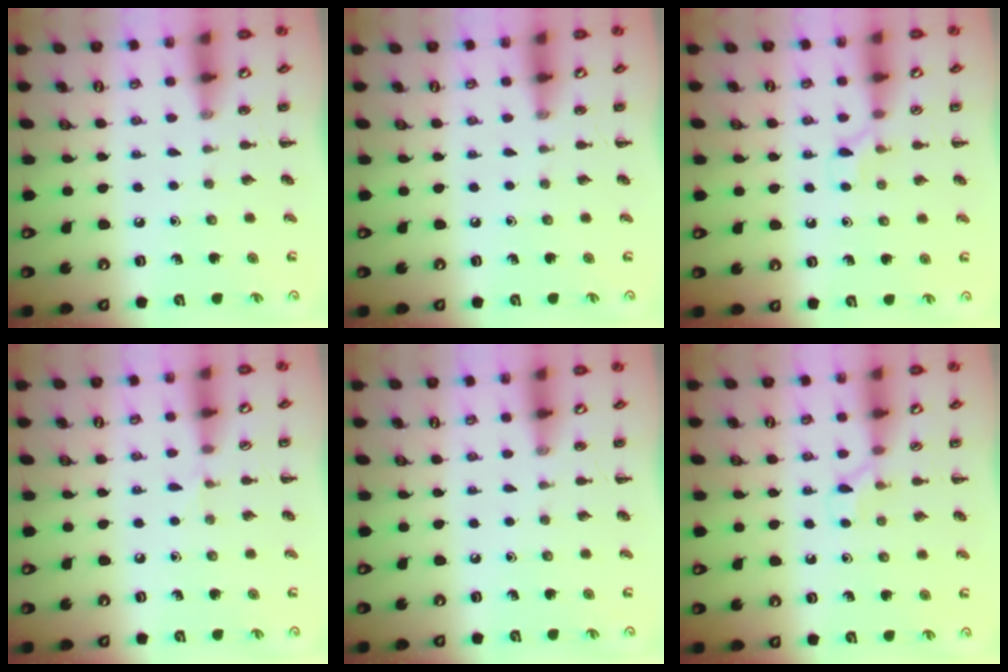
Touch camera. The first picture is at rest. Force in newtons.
{"total": 0.0}
{"total": 4.0, "press": 3.7, "slide": 1.6}
{"total": 3.5, "press": 3.3, "slide": 1.2}
{"total": 0.0}
{"total": 3.6, "press": 3.4, "slide": 1.3}